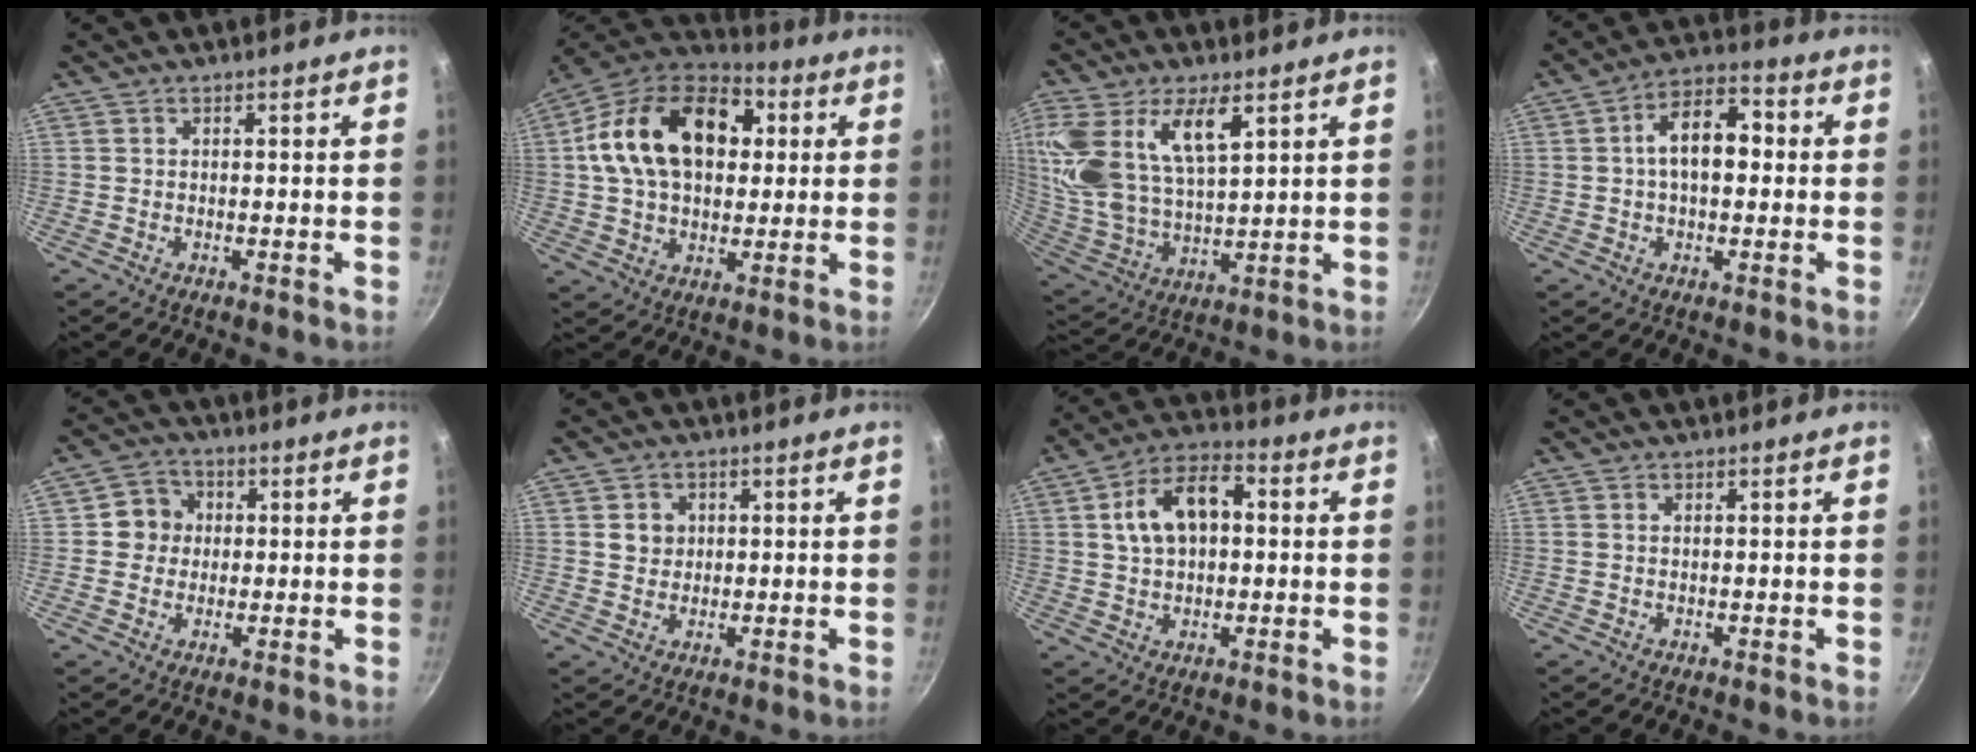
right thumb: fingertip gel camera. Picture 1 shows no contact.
{"total": 22.0, "force": [4.0, 14.5, 16.0], "torque": [-0.261, 0.019, 0.061]}
{"total": 20.3, "force": [8.0, 9.8, 15.9], "torque": [-0.344, -0.017, 0.159]}
{"total": 10.2, "force": [0.9, 5.8, 8.3], "torque": [-0.127, 0.029, 0.007]}
{"total": 5.8, "force": [0.4, 5.4, 1.9], "torque": [-0.002, 0.009, -0.002]}
{"total": 3.5, "force": [0.8, 3.1, 1.2], "torque": [-0.001, -0.001, 0.014]}
{"total": 11.4, "force": [1.9, 6.9, 8.9], "torque": [-0.146, 0.022, 0.026]}
{"total": 0.0}